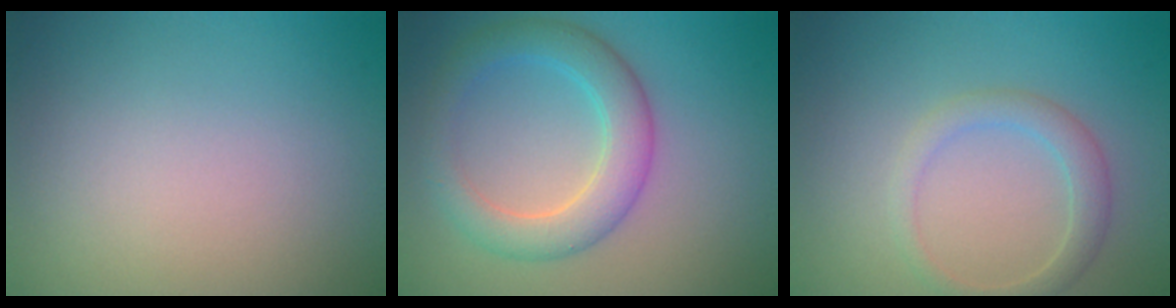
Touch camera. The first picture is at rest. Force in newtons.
{"total": 4.7, "press": 4.7, "slide": 0.1}
{"total": 2.4, "press": 2.4, "slide": 0.1}